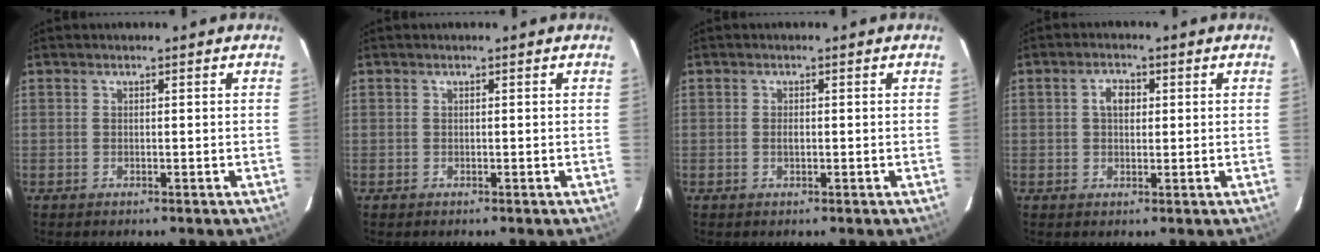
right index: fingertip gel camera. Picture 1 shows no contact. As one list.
[{"total": 0.7, "force": [-0.2, 0.6, 0.0], "torque": [0.001, 0.002, -0.002]}, {"total": 1.0, "force": [-0.2, 0.5, 0.8], "torque": [-0.015, -0.001, -0.003]}, {"total": 3.1, "force": [0.6, 2.2, 2.2], "torque": [-0.037, 0.010, 0.011]}]